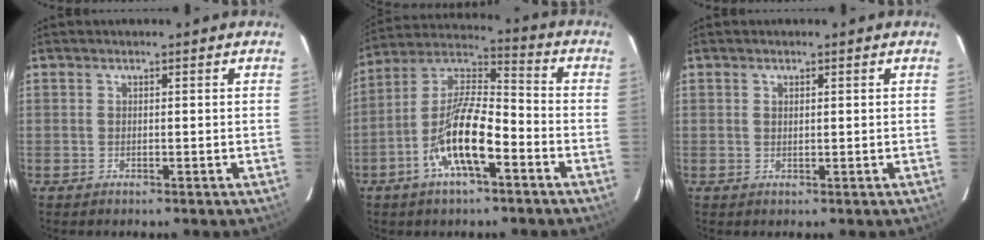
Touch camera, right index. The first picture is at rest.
{"total": 13.8, "force": [-6.2, 4.1, 11.6], "torque": [-0.235, -0.001, -0.119]}
{"total": 0.7, "force": [0.3, 0.4, 0.5], "torque": [-0.008, 0.003, 0.006]}